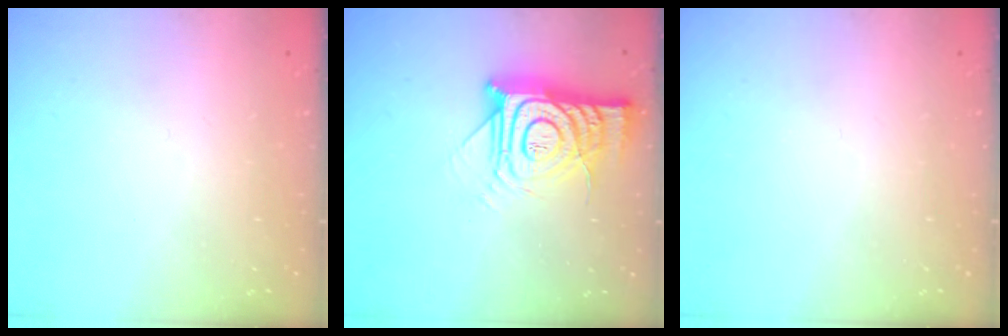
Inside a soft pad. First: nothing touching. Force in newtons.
{"total": 15.3, "press": 15.2, "slide": 1.4}
{"total": 0.0}